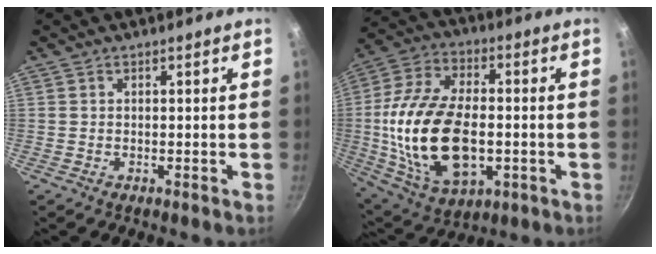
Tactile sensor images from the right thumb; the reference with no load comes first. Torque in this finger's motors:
{"motor_torque": [-0.44, 1.92, 2.23, -0.53, 0.64]}